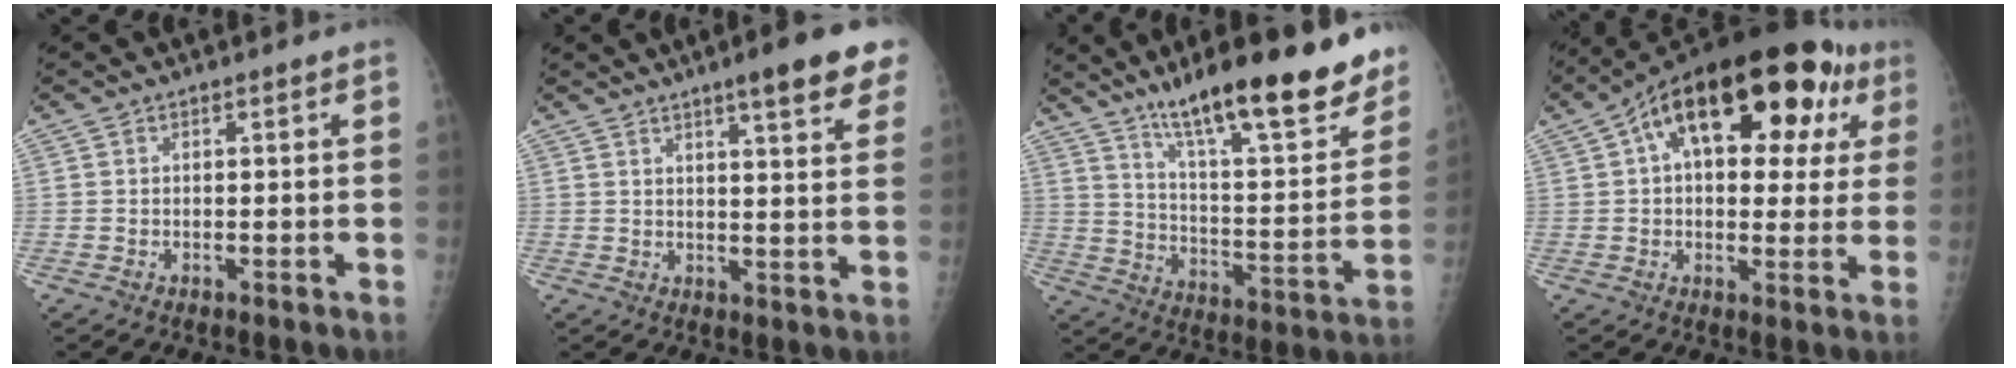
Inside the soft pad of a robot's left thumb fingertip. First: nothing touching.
{"total": 11.0, "force": [7.1, 1.6, 8.3], "torque": [-0.091, -0.027, 0.084]}
{"total": 26.0, "force": [17.9, 5.5, 17.9], "torque": [-0.236, -0.071, 0.278]}
{"total": 24.8, "force": [9.1, 12.9, 19.2], "torque": [-0.255, 0.041, 0.128]}